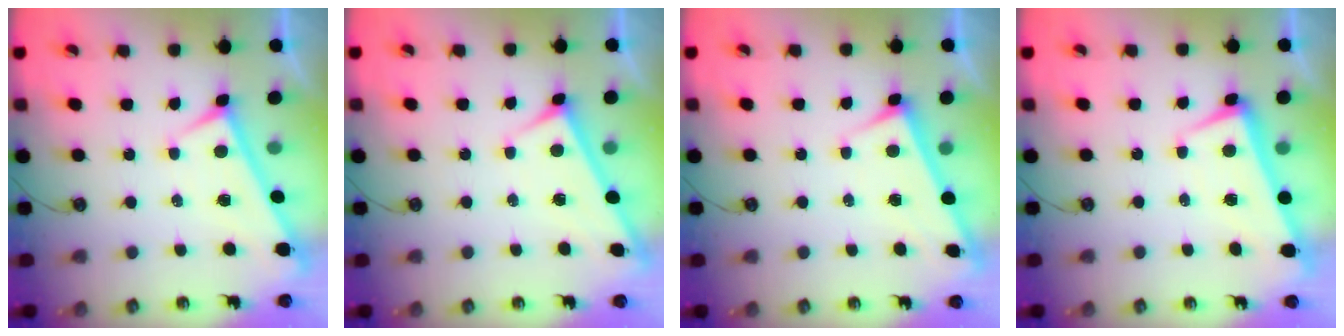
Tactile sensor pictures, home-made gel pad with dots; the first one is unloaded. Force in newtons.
{"total": 3.0, "press": 3.0, "slide": 0.3}
{"total": 3.2, "press": 3.2, "slide": 0.1}
{"total": 2.0, "press": 1.9, "slide": 0.7}